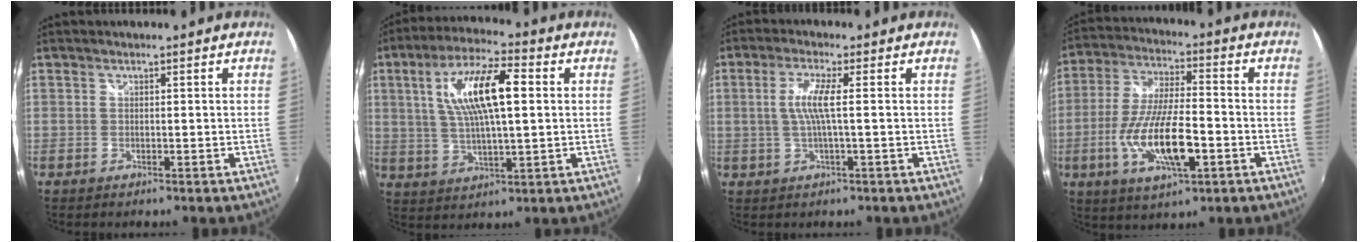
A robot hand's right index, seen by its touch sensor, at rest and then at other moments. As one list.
[{"total": 13.7, "force": [3.0, 4.0, 12.7], "torque": [-0.238, 0.015, 0.056]}, {"total": 5.0, "force": [0.1, -0.1, 5.0], "torque": [-0.104, -0.001, 0.005]}, {"total": 14.9, "force": [-4.6, 4.4, 13.5], "torque": [-0.276, -0.013, -0.082]}]